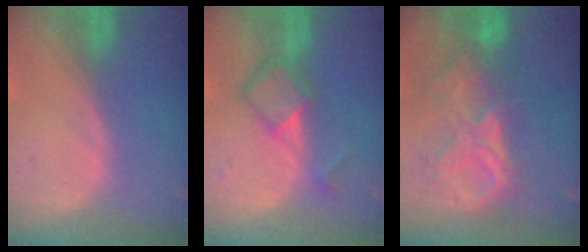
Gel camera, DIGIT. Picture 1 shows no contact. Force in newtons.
{"total": 6.0, "press": 5.1, "slide": 3.1}
{"total": 9.3, "press": 8.0, "slide": 4.9}